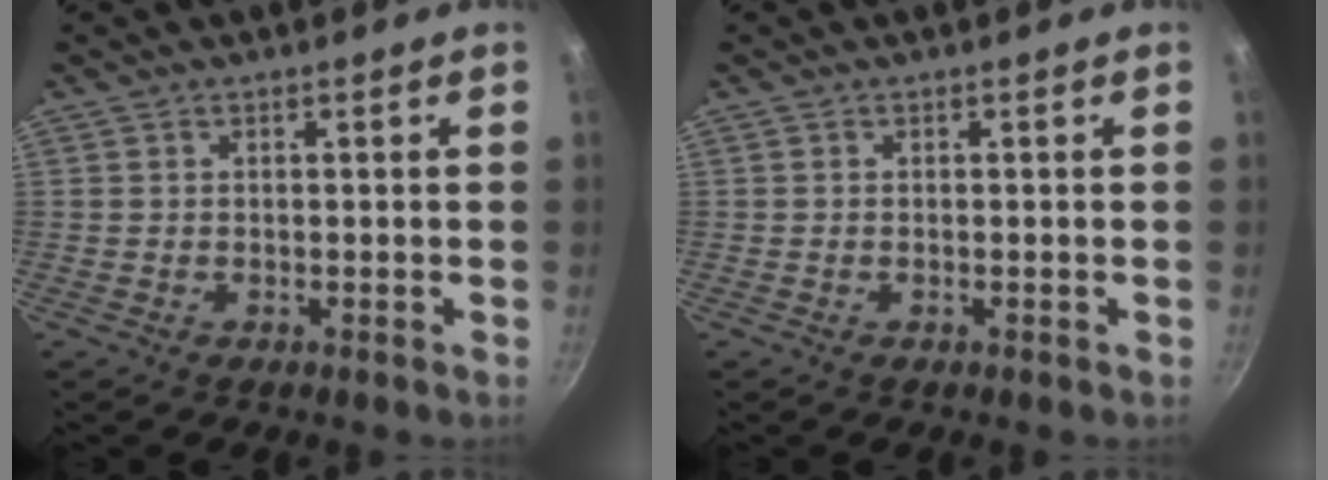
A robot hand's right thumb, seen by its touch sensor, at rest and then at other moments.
{"total": 0.0}